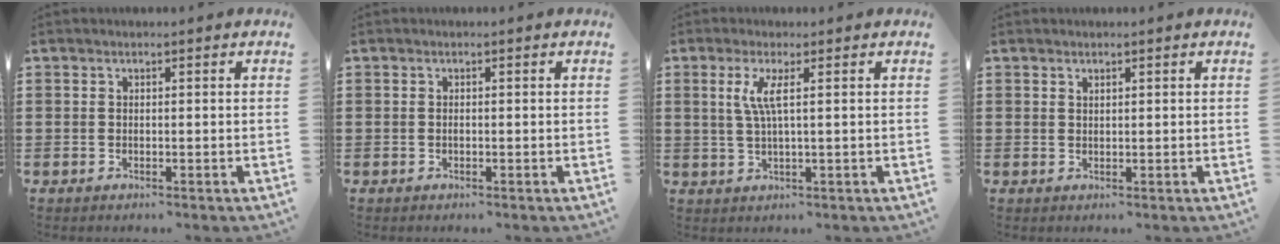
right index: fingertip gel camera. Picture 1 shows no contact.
{"total": 0.0}
{"total": 4.0, "force": [0.9, 0.1, 3.9], "torque": [-0.084, -0.007, 0.010]}
{"total": 0.8, "force": [0.6, 0.4, 0.3], "torque": [-0.006, 0.002, 0.011]}